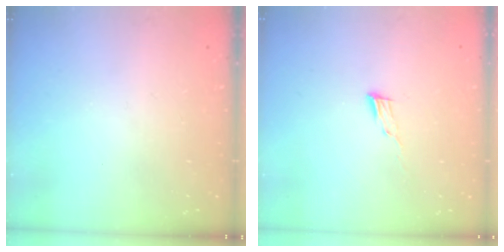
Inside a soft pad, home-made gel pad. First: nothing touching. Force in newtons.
{"total": 4.8, "press": 4.7, "slide": 1.0}